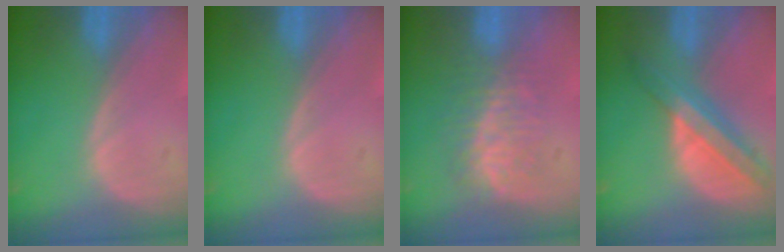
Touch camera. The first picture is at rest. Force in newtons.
{"total": 0.0}
{"total": 8.1, "press": 7.2, "slide": 3.7}
{"total": 8.2, "press": 7.0, "slide": 4.3}